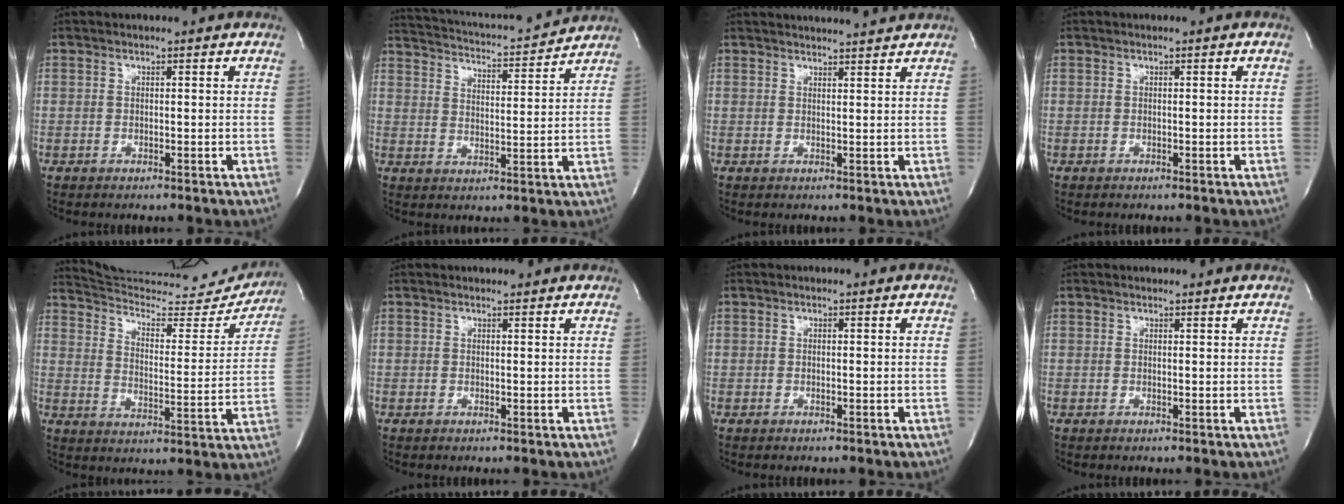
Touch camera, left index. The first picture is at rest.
{"total": 13.2, "force": [12.5, 1.3, 3.9], "torque": [-0.077, 0.001, 0.181]}
{"total": 7.8, "force": [7.6, 0.1, 1.7], "torque": [-0.024, 0.012, 0.091]}
{"total": 0.0}
{"total": 20.3, "force": [19.9, 2.5, 3.4], "torque": [-0.045, -0.059, 0.264]}
{"total": 3.1, "force": [2.9, 0.7, 0.4], "torque": [-0.010, 0.011, 0.029]}
{"total": 0.0}
{"total": 2.7, "force": [2.6, 0.6, 0.4], "torque": [-0.009, 0.011, 0.025]}